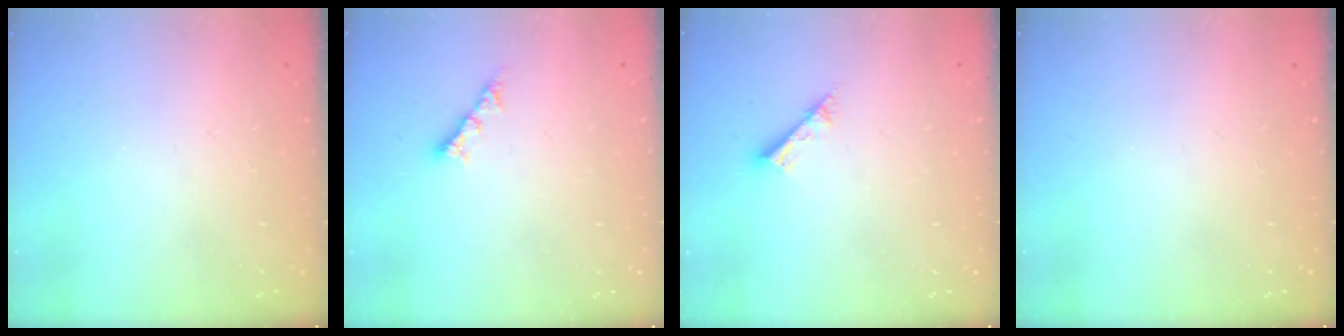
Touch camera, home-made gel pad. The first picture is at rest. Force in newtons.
{"total": 4.4, "press": 4.4, "slide": 0.3}
{"total": 2.4, "press": 2.4, "slide": 0.1}
{"total": 0.0}